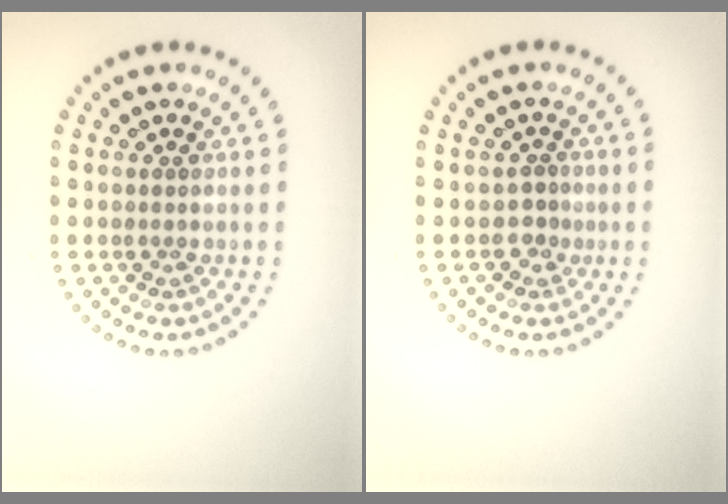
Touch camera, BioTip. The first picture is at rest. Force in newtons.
{"total": 1.0, "press": 0.7, "slide": 0.7}